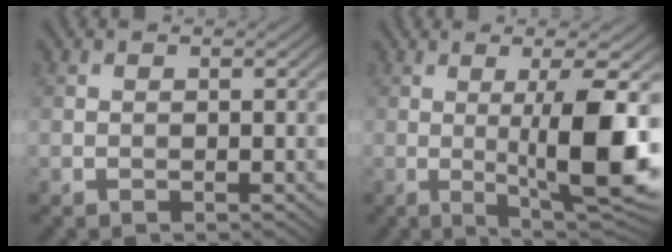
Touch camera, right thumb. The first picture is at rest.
{"total": 11.4, "force": [-0.2, 2.1, 11.2], "torque": [-0.174, 0.004, 0.003]}